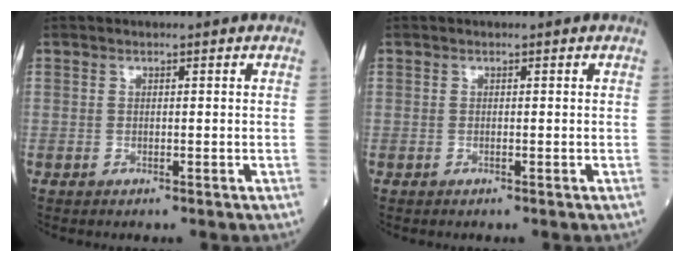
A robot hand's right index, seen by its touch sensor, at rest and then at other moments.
{"total": 0.0}